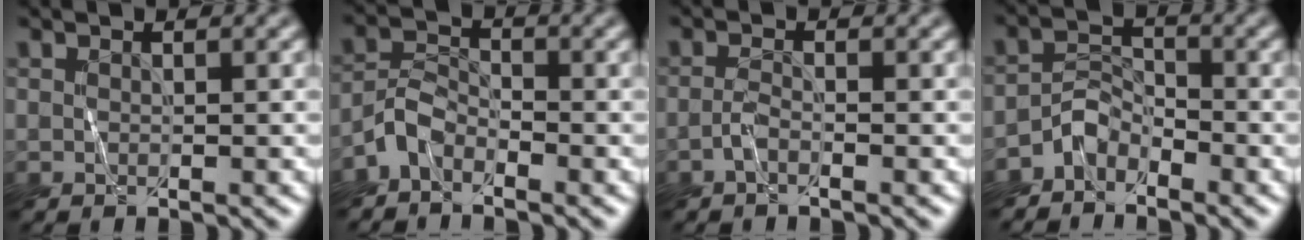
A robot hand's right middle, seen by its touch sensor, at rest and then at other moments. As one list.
[{"total": 2.6, "force": [-2.0, 1.2, 1.0], "torque": [-0.021, 0.011, -0.048]}, {"total": 1.1, "force": [-0.7, 0.3, 0.8], "torque": [-0.022, 0.003, -0.017]}, {"total": 2.5, "force": [-2.1, 1.2, 0.5], "torque": [-0.010, 0.014, -0.046]}]